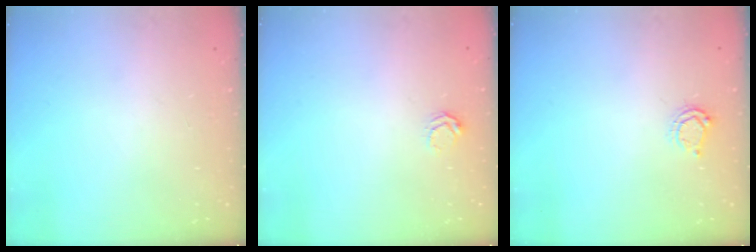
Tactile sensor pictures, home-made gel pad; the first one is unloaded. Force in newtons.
{"total": 4.1, "press": 4.1, "slide": 0.4}
{"total": 4.7, "press": 4.7, "slide": 0.6}